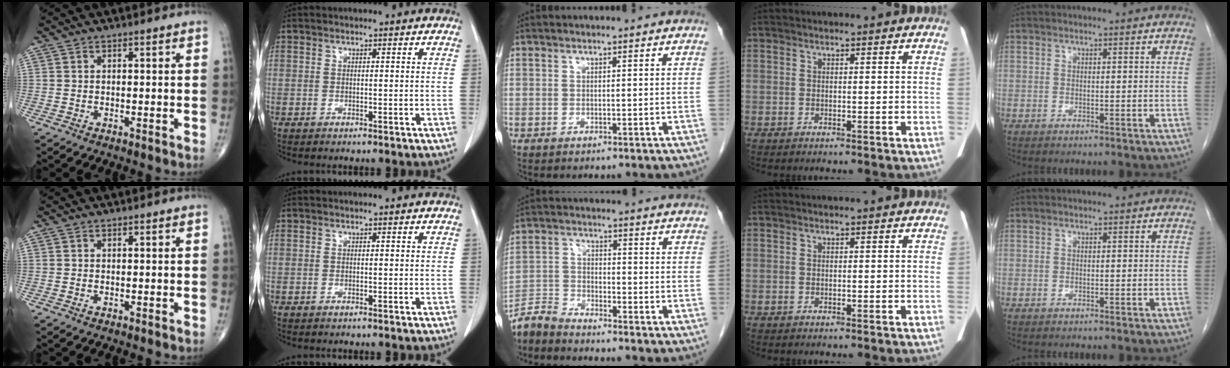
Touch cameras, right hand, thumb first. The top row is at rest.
{"middle": {"total": 4.8, "force": [-4.8, 0.5, 0.5], "torque": [-0.011, -0.012, -0.096]}}